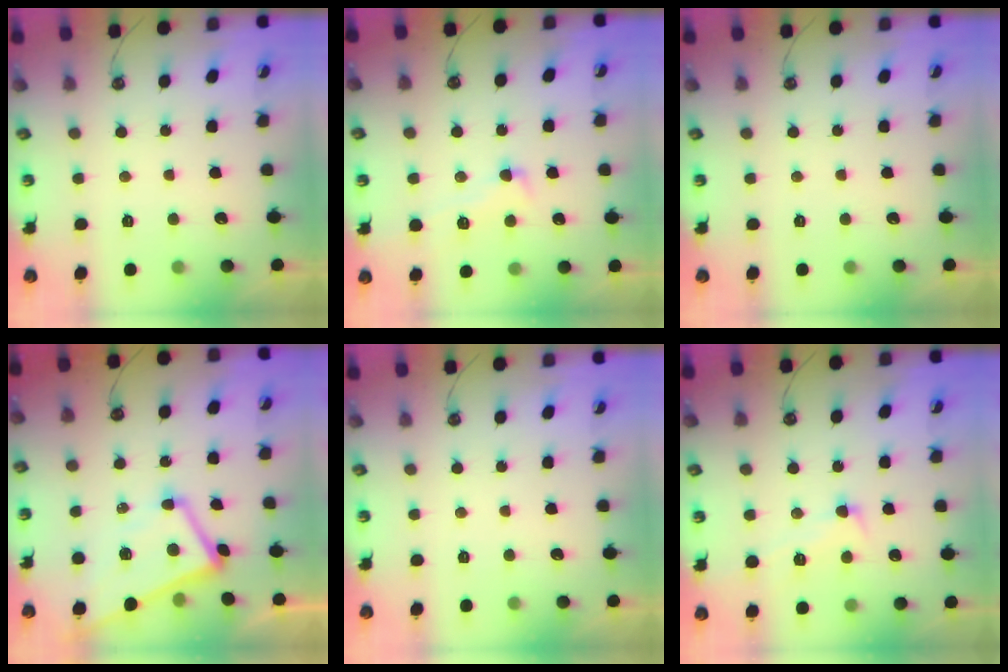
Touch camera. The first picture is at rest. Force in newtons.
{"total": 3.0, "press": 2.7, "slide": 1.3}
{"total": 0.0}
{"total": 1.1, "press": 0.7, "slide": 0.9}
{"total": 0.0}
{"total": 2.6, "press": 2.4, "slide": 1.0}